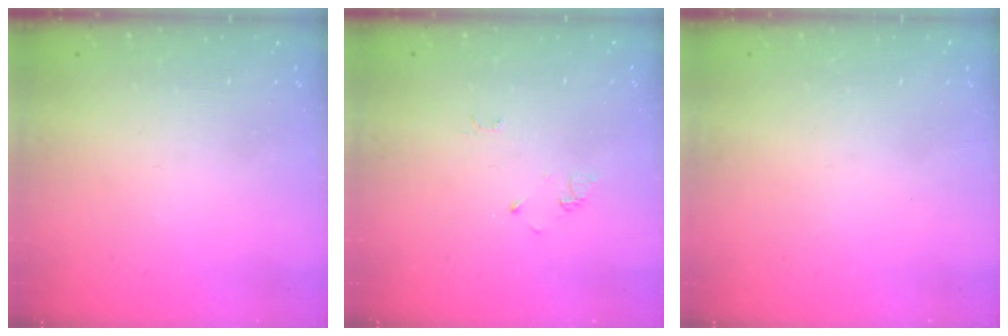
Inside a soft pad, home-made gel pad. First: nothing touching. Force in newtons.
{"total": 2.6, "press": 2.6, "slide": 0.4}
{"total": 1.5, "press": 1.5, "slide": 0.1}